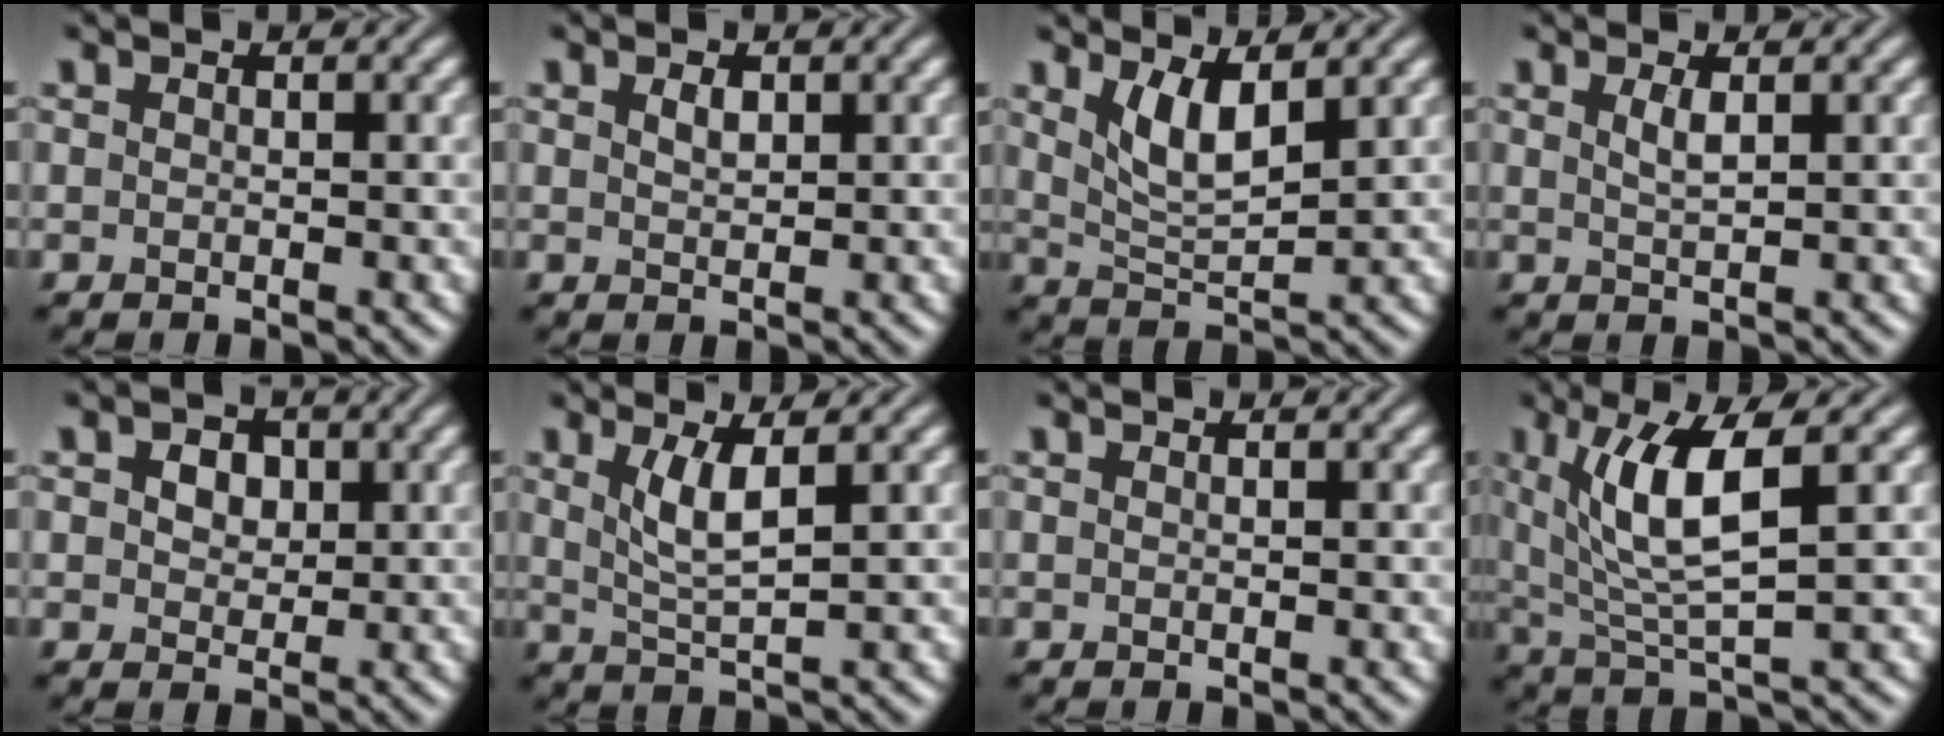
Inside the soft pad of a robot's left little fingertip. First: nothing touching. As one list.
[{"total": 1.2, "force": [0.7, 0.6, 0.8], "torque": [-0.017, 0.001, 0.014]}, {"total": 3.9, "force": [1.9, 1.3, 3.2], "torque": [-0.068, -0.009, 0.041]}, {"total": 1.5, "force": [0.7, 0.4, 1.4], "torque": [-0.028, 0.000, 0.012]}, {"total": 4.0, "force": [1.6, 2.8, 2.4], "torque": [-0.041, 0.014, 0.008]}, {"total": 3.4, "force": [1.2, 0.8, 3.1], "torque": [-0.066, -0.005, 0.028]}, {"total": 0.0}, {"total": 7.2, "force": [2.3, 1.7, 6.6], "torque": [-0.128, -0.001, 0.045]}]